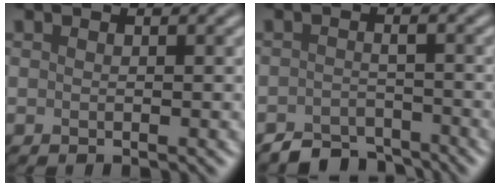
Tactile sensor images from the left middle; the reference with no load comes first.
{"total": 3.5, "force": [-3.5, 0.4, 0.1], "torque": [-0.002, 0.004, -0.056]}